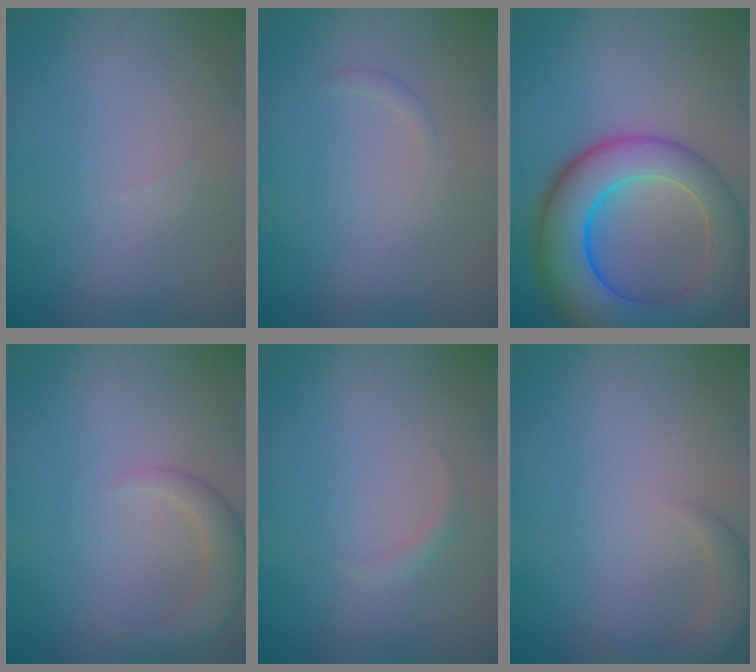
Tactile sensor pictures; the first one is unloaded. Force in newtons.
{"total": 0.5, "press": 0.5, "slide": 0.0}
{"total": 10.9, "press": 10.9, "slide": 0.4}
{"total": 2.8, "press": 2.7, "slide": 0.2}
{"total": 0.9, "press": 0.9, "slide": 0.1}
{"total": 2.3, "press": 2.3, "slide": 0.2}